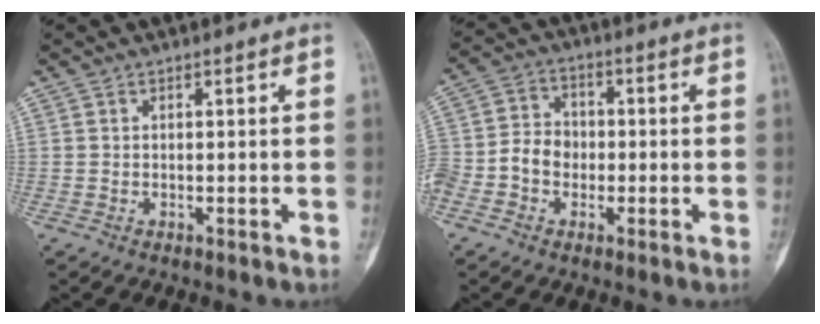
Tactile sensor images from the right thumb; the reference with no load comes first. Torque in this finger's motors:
{"motor_torque": [0.16, 0.10, 0.50, 0.02, 0.11]}